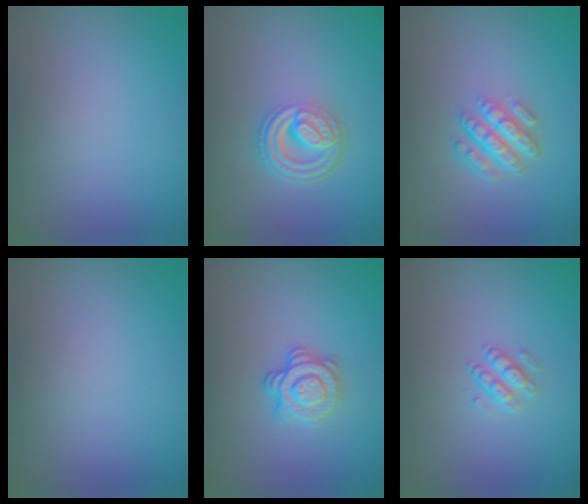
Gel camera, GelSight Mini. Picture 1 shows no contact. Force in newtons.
{"total": 4.5, "press": 3.3, "slide": 3.0}
{"total": 4.3, "press": 3.1, "slide": 2.9}
{"total": 0.0}
{"total": 3.0, "press": 2.6, "slide": 1.4}
{"total": 1.5, "press": 1.1, "slide": 1.0}